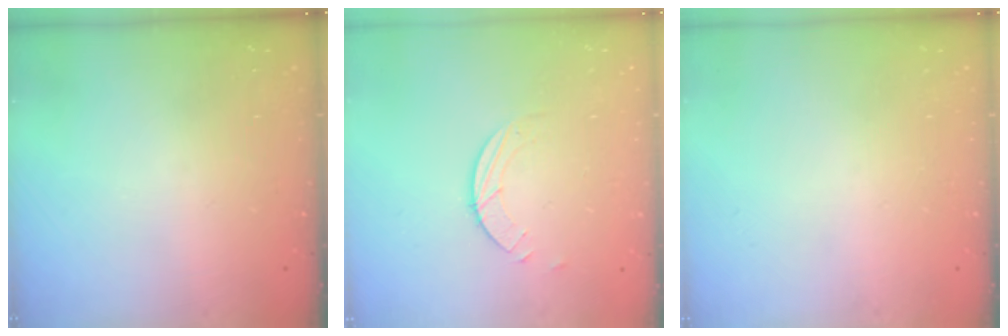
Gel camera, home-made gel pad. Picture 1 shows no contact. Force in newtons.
{"total": 1.5, "press": 1.5, "slide": 0.1}
{"total": 0.0}